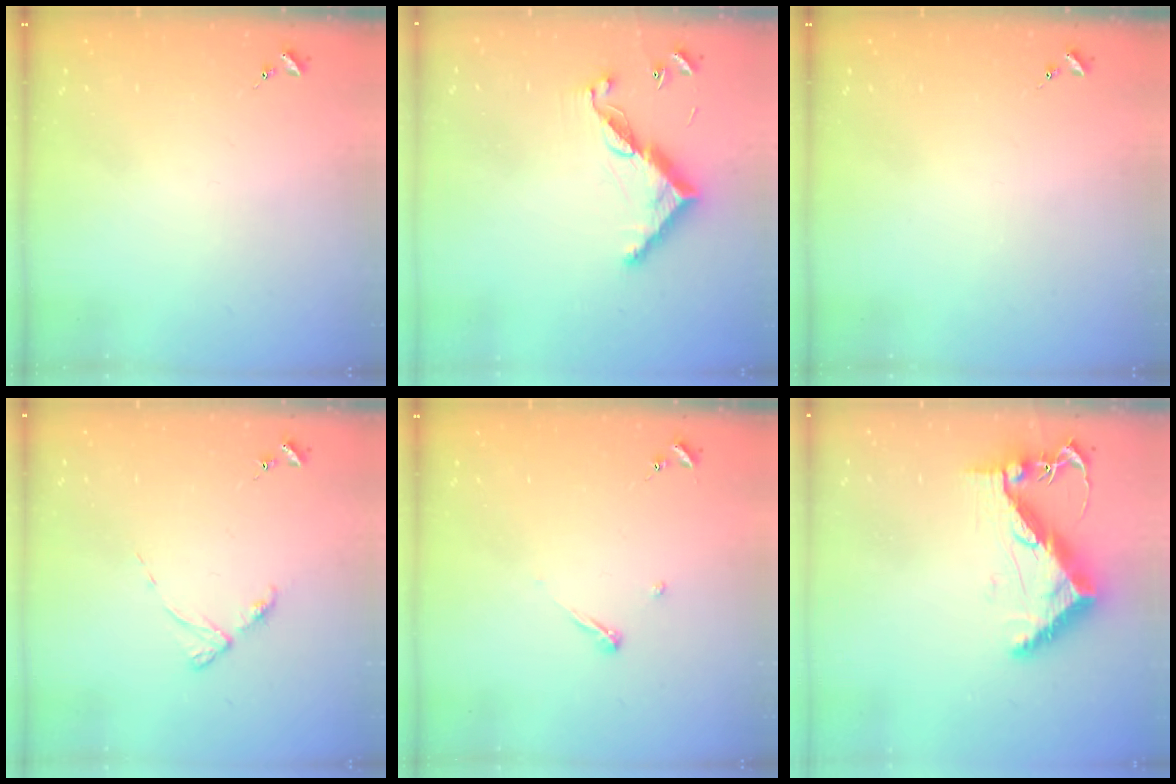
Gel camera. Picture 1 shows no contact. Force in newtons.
{"total": 10.7, "press": 10.7, "slide": 0.4}
{"total": 0.0}
{"total": 4.5, "press": 4.5, "slide": 0.5}
{"total": 3.6, "press": 3.6, "slide": 0.4}
{"total": 11.1, "press": 11.0, "slide": 1.3}